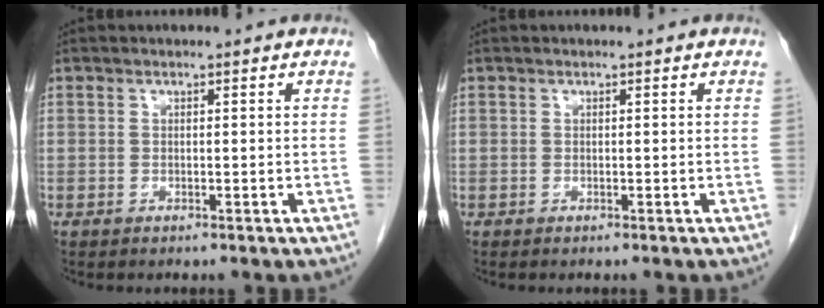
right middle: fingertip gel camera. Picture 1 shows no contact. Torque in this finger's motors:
{"motor_torque": [0.39, -0.30, 0.02, 0.01]}